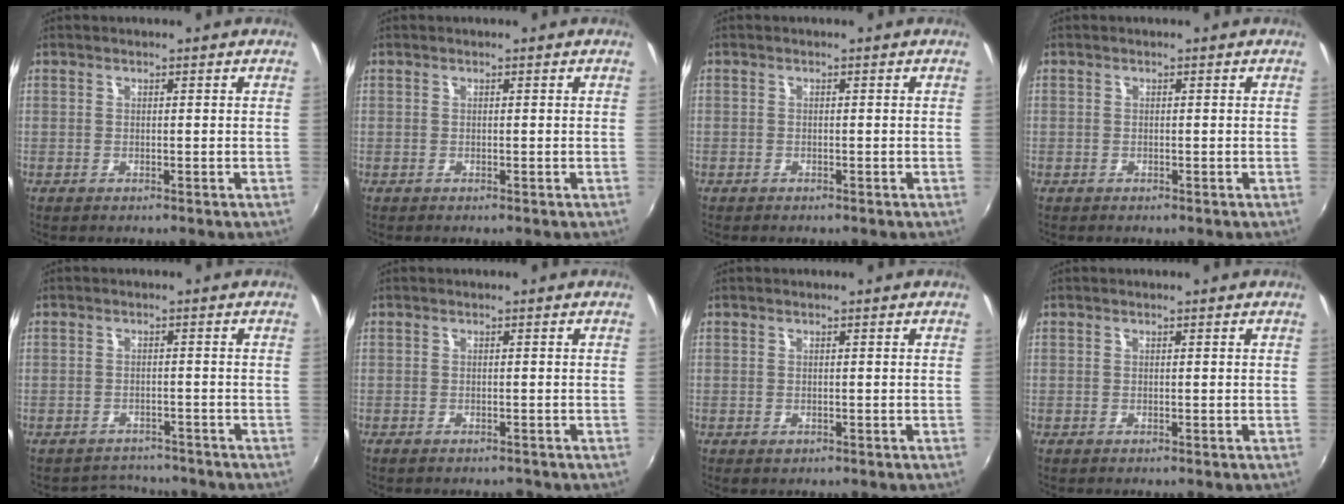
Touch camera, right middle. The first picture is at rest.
{"total": 0.0}
{"total": 0.8, "force": [-0.7, 0.5, 0.0], "torque": [-0.004, 0.001, -0.012]}
{"total": 1.0, "force": [-0.5, 0.8, -0.1], "torque": [-0.002, 0.003, -0.007]}
{"total": 4.2, "force": [-3.9, 1.5, -0.5], "torque": [-0.004, 0.012, -0.063]}
{"total": 1.9, "force": [-1.6, 0.8, 0.6], "torque": [-0.014, -0.008, -0.023]}
{"total": 0.7, "force": [-0.3, 0.5, 0.2], "torque": [-0.003, -0.004, -0.005]}
{"total": 0.0}